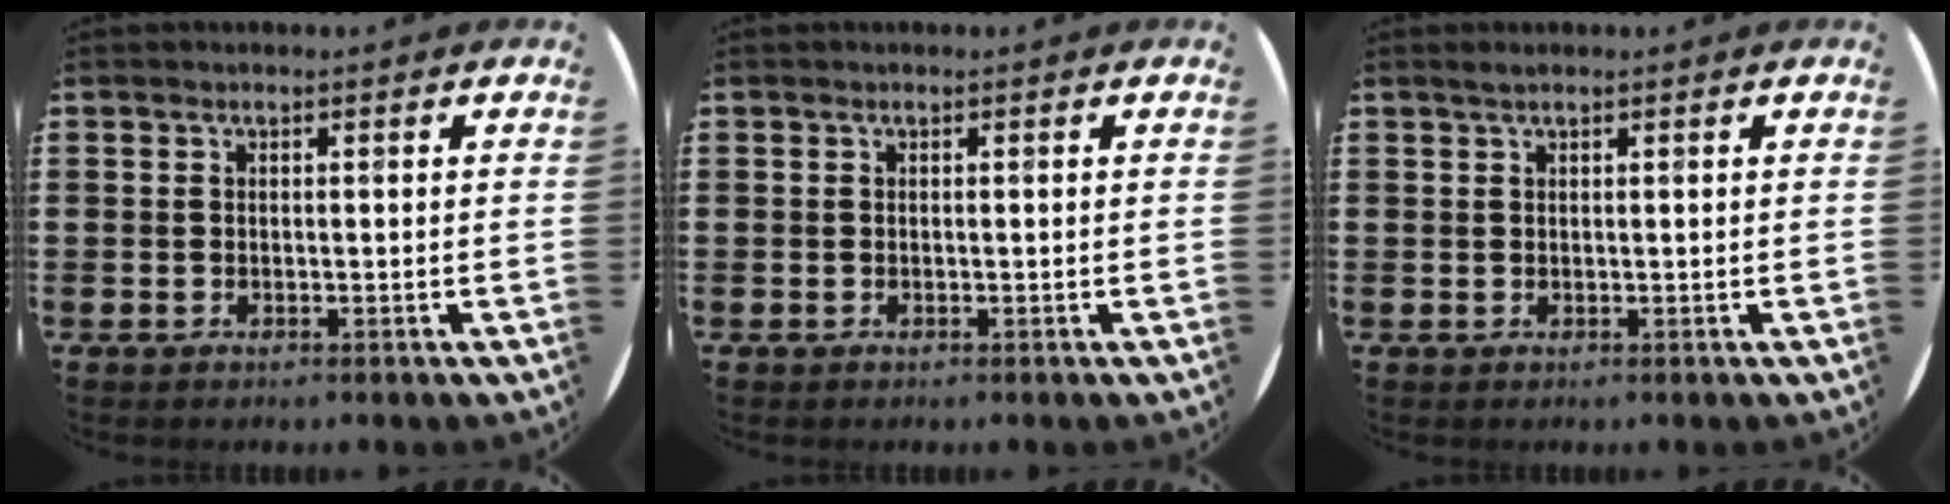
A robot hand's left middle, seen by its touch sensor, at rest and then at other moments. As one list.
[{"total": 0.0}, {"total": 0.6, "force": [0.5, 0.0, 0.4], "torque": [-0.008, 0.001, 0.009]}]